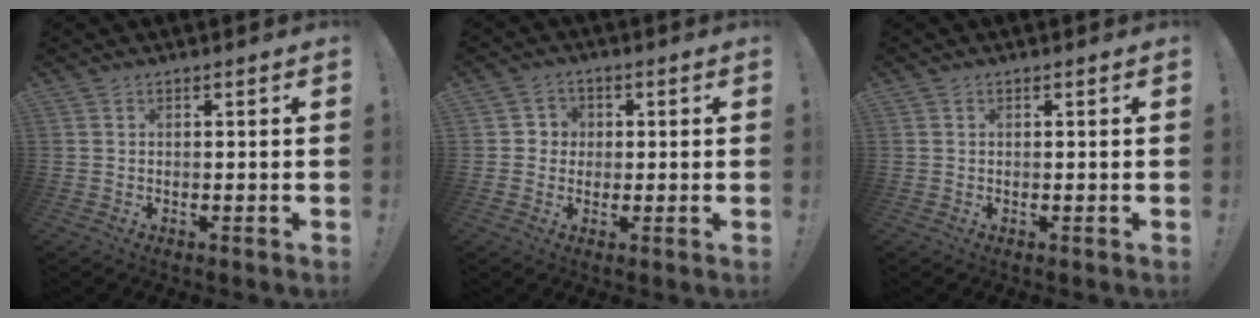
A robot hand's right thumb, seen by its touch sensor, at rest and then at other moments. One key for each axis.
{"total": 4.0, "fx": 0.0, "fy": 3.9, "fz": 0.8, "tx": -0.012, "ty": 0.006, "tz": -0.002}
{"total": 0.0}